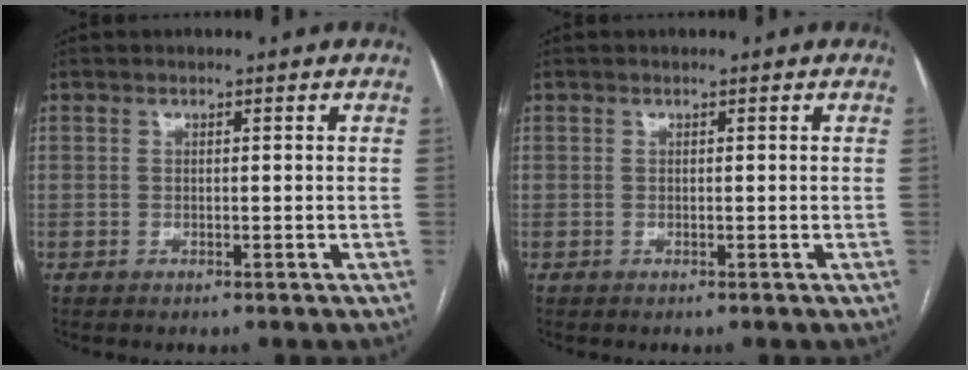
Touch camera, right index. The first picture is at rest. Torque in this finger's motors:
{"motor_torque": [0.00, 0.00, 0.00, 0.00]}